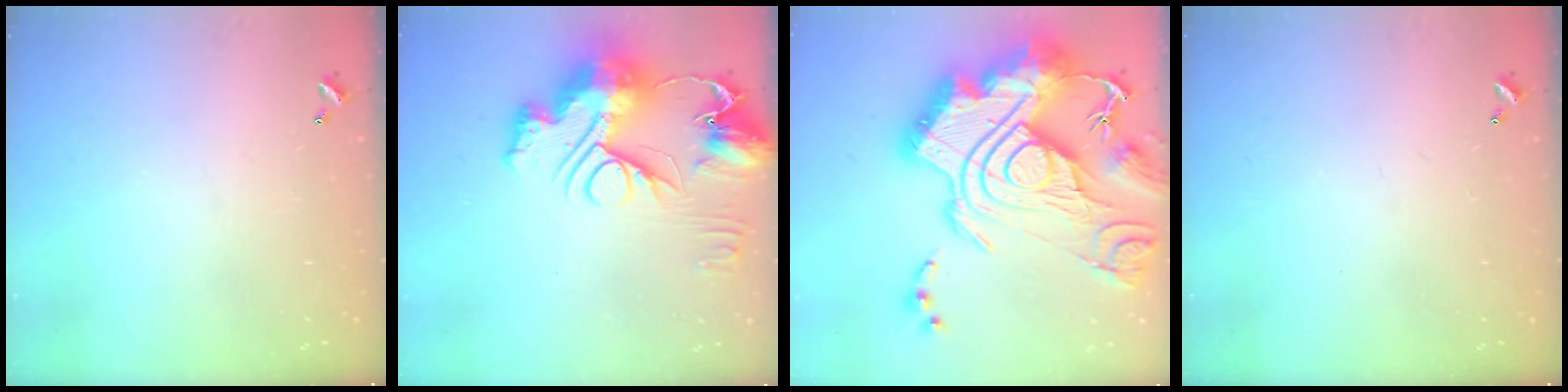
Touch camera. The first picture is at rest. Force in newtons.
{"total": 20.0, "press": 19.9, "slide": 1.9}
{"total": 5.0, "press": 4.1, "slide": 2.9}
{"total": 0.0}